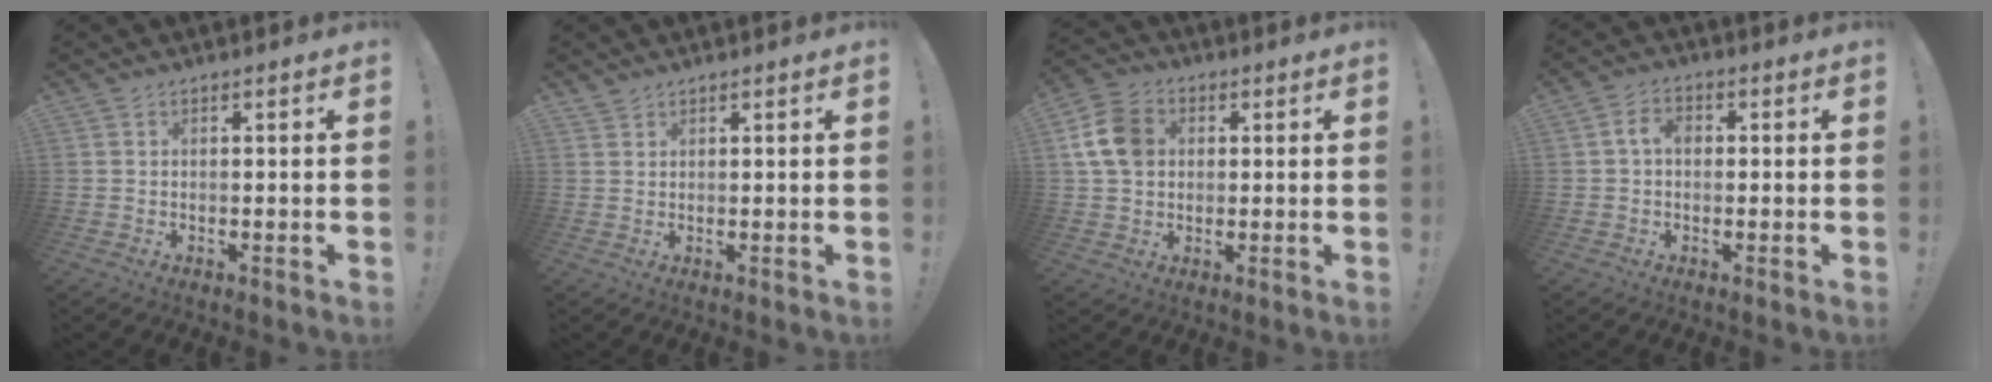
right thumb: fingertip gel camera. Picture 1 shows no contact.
{"total": 1.1, "force": [1.0, 0.3, 0.2], "torque": [-0.004, -0.004, 0.019]}
{"total": 11.4, "force": [2.2, 9.0, 6.7], "torque": [-0.114, 0.007, 0.048]}
{"total": 5.2, "force": [0.2, 3.3, 4.0], "torque": [-0.069, 0.014, 0.003]}